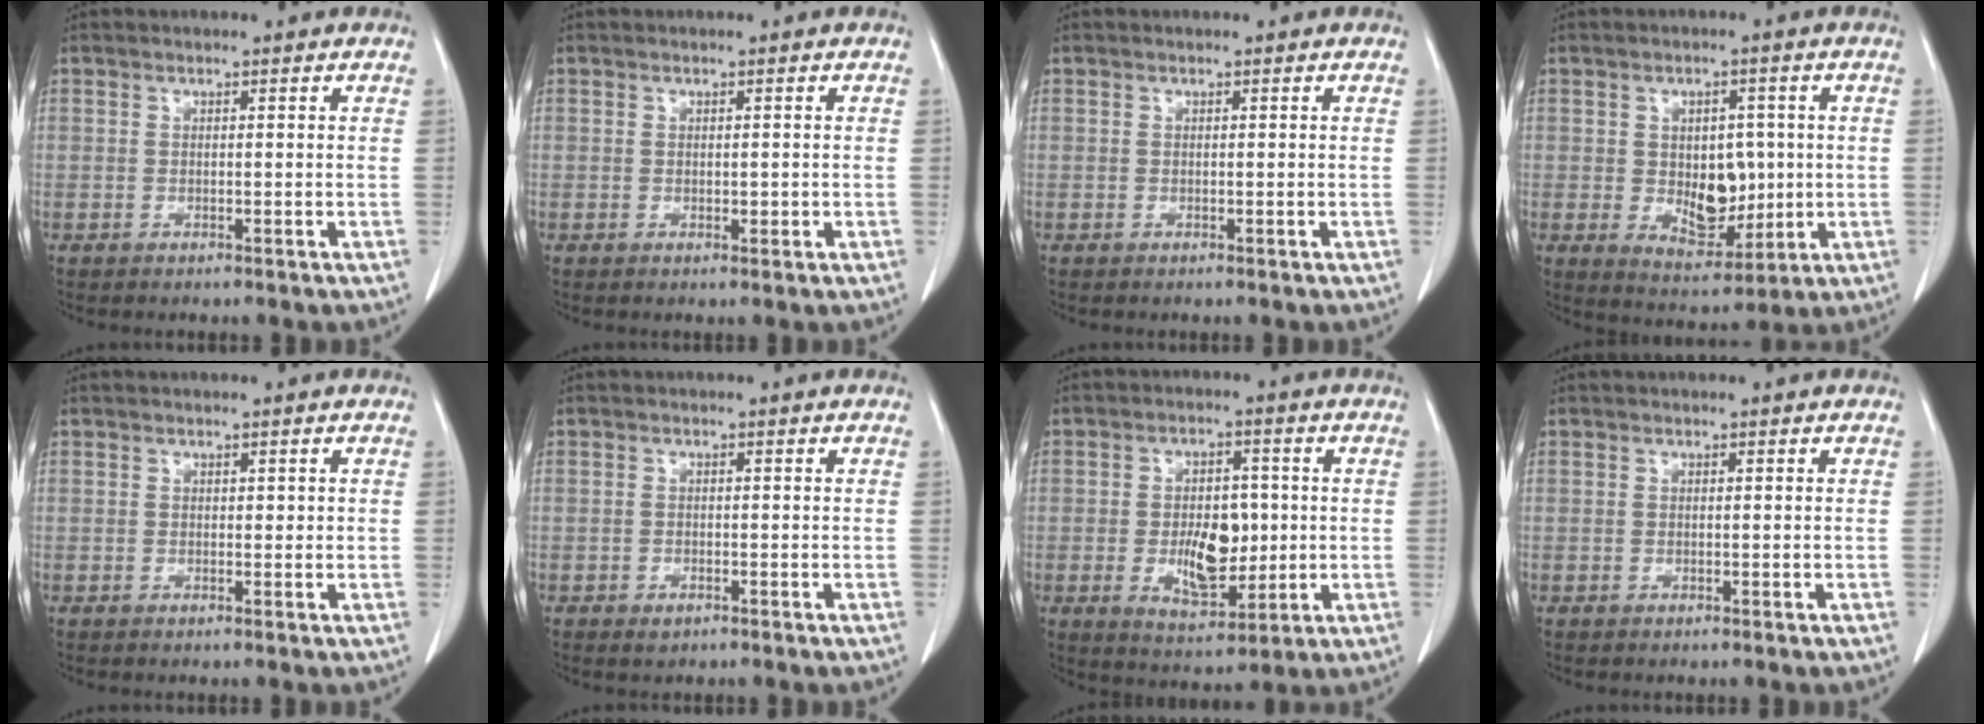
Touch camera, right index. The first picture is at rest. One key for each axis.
{"total": 1.1, "fx": -0.1, "fy": 0.5, "fz": 1.0, "tx": -0.014, "ty": -0.002, "tz": 0.001}
{"total": 0.0}
{"total": 8.3, "fx": 0.0, "fy": 5.1, "fz": 6.6, "tx": -0.097, "ty": 0.001, "tz": 0.016}
{"total": 0.7, "fx": 0.2, "fy": 0.5, "fz": 0.5, "tx": -0.003, "ty": 0.000, "tz": 0.004}
{"total": 1.2, "fx": -0.6, "fy": 0.8, "fz": 0.6, "tx": -0.005, "ty": 0.002, "tz": -0.002}
{"total": 8.9, "fx": -0.7, "fy": 4.4, "fz": 7.7, "tx": -0.129, "ty": 0.000, "tz": -0.001}
{"total": 0.0}